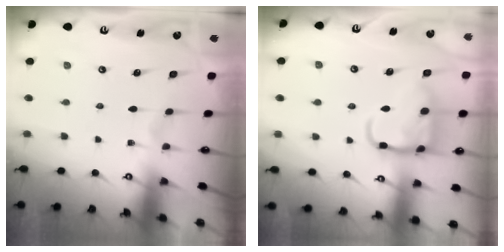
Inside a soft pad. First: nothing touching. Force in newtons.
{"total": 13.5, "press": 13.5, "slide": 1.3}